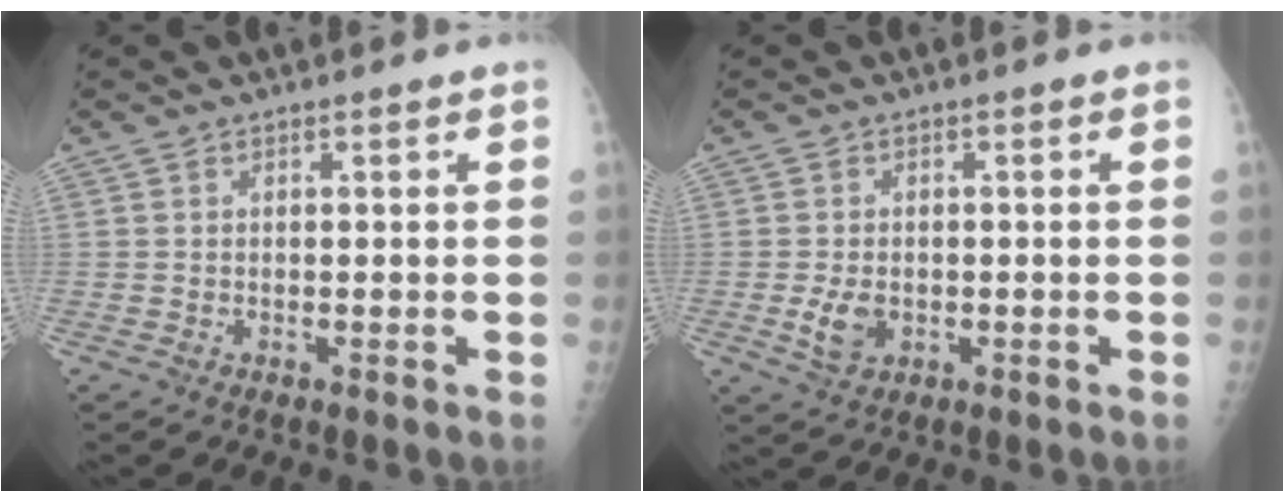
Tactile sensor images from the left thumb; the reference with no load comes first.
{"total": 4.2, "force": [-1.0, 2.9, 2.9], "torque": [-0.051, -0.001, -0.013]}